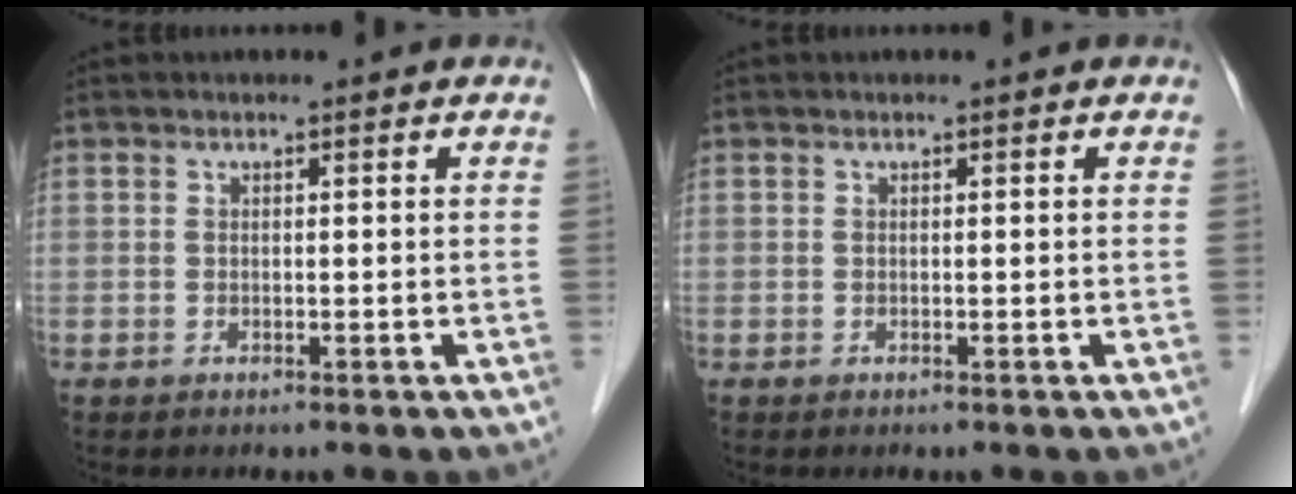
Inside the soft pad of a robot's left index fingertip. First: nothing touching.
{"total": 0.0}